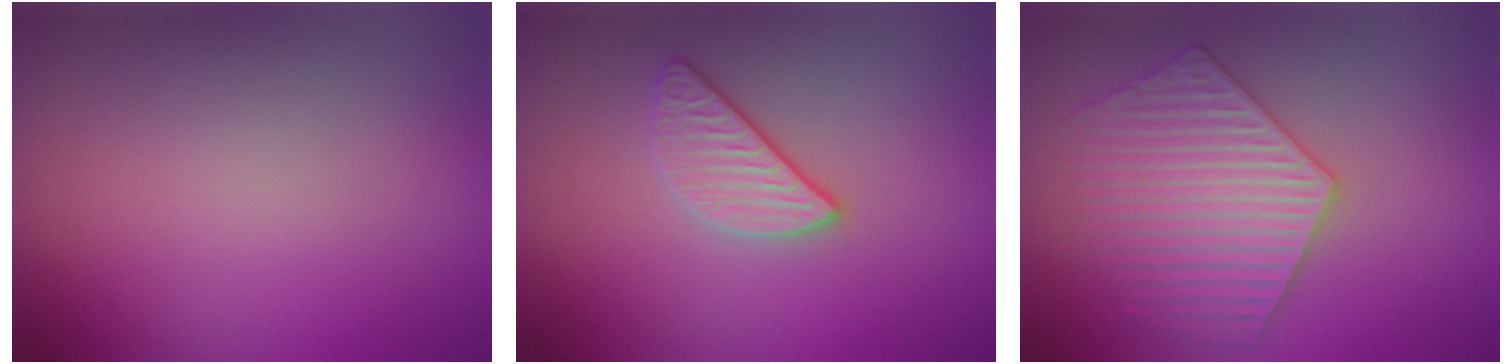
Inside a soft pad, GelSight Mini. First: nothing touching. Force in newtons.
{"total": 2.5, "press": 2.3, "slide": 1.0}
{"total": 4.7, "press": 4.5, "slide": 1.3}